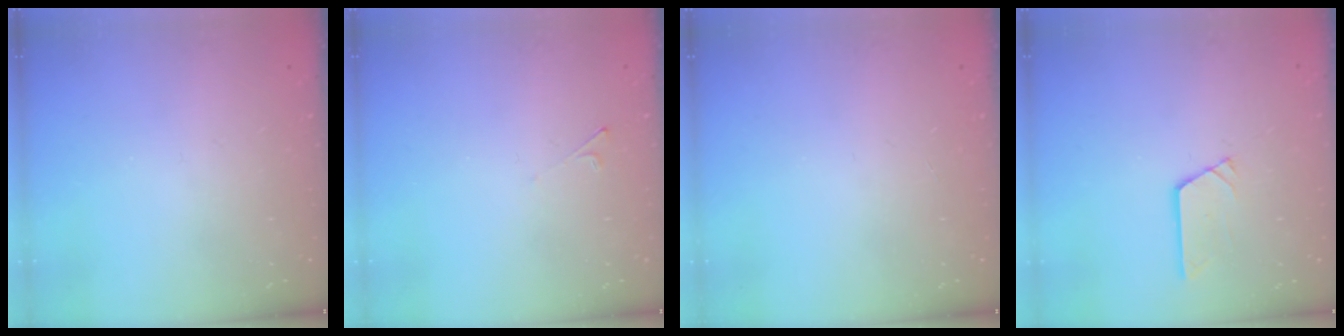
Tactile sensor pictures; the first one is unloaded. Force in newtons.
{"total": 2.0, "press": 1.9, "slide": 0.4}
{"total": 0.0}
{"total": 2.9, "press": 2.9, "slide": 0.3}